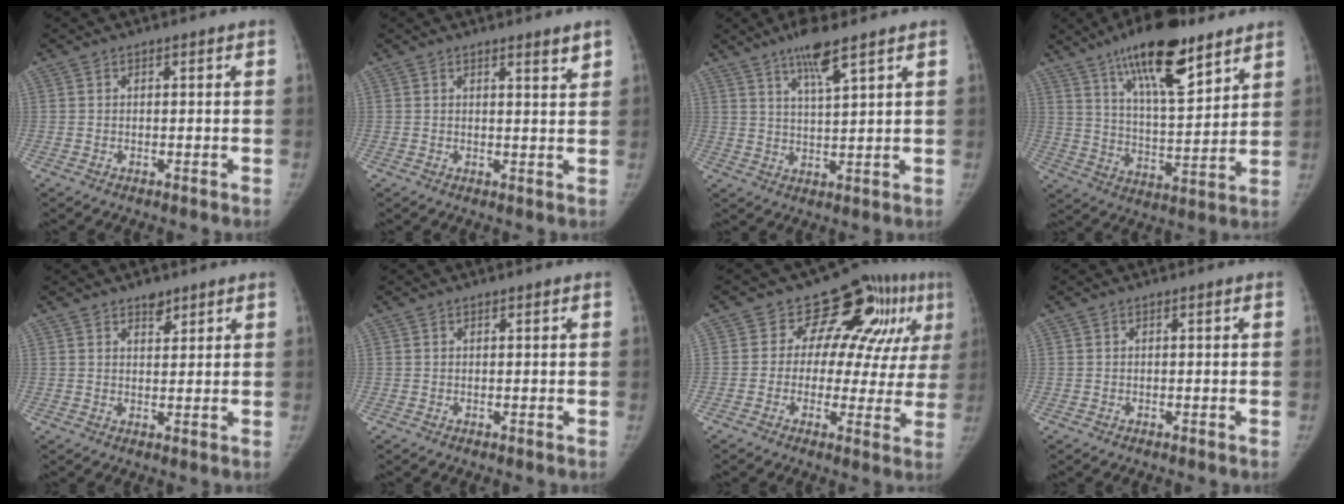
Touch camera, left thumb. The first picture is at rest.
{"total": 2.6, "force": [2.0, 0.3, 1.6], "torque": [-0.019, -0.016, 0.027]}
{"total": 7.1, "force": [4.7, 1.0, 5.2], "torque": [-0.094, -0.027, 0.087]}
{"total": 18.6, "force": [11.8, 6.1, 13.0], "torque": [-0.187, -0.058, 0.201]}
{"total": 2.8, "force": [2.1, 1.4, 1.1], "torque": [-0.003, -0.013, 0.033]}
{"total": 0.0}
{"total": 15.4, "force": [6.3, 9.2, 10.6], "torque": [-0.082, -0.002, 0.071]}
{"total": 0.0}